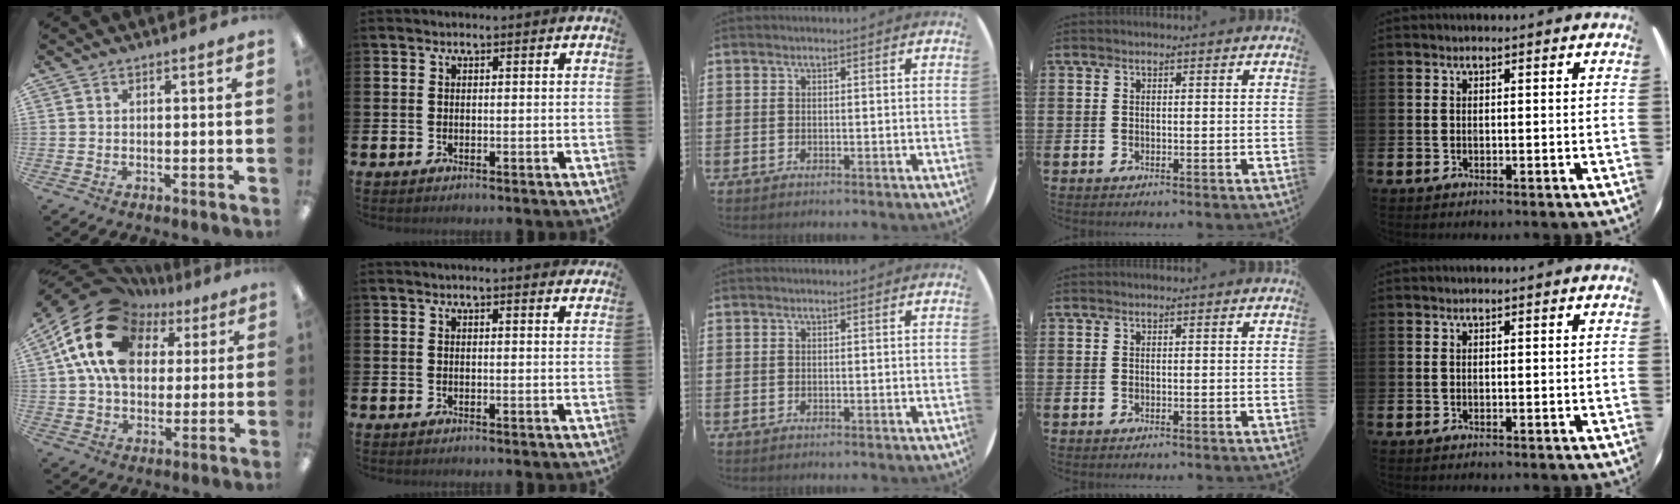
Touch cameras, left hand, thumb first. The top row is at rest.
{"thumb": {"total": 20.1, "force": [7.8, 14.5, 11.5], "torque": [-0.223, -0.022, 0.142]}, "index": {"total": 1.6, "force": [1.6, -0.1, 0.1], "torque": [0.004, -0.010, 0.028]}}